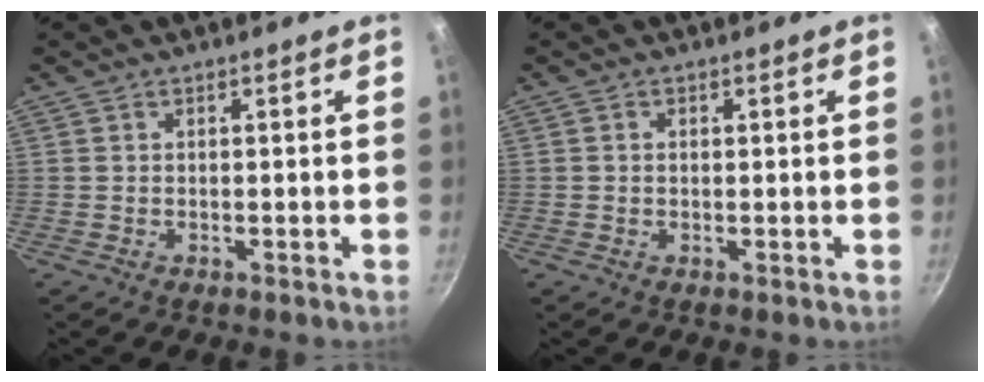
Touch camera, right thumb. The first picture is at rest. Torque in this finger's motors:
{"motor_torque": [-0.14, -0.70, -0.46, 0.25, -0.03]}